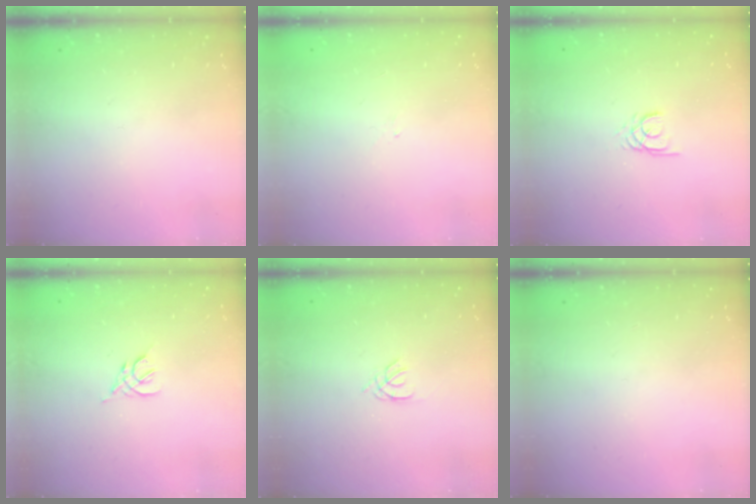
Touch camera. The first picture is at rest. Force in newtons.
{"total": 1.3, "press": 1.2, "slide": 0.5}
{"total": 2.4, "press": 2.4, "slide": 0.1}
{"total": 2.5, "press": 2.4, "slide": 0.7}
{"total": 1.2, "press": 1.2, "slide": 0.3}
{"total": 0.0}